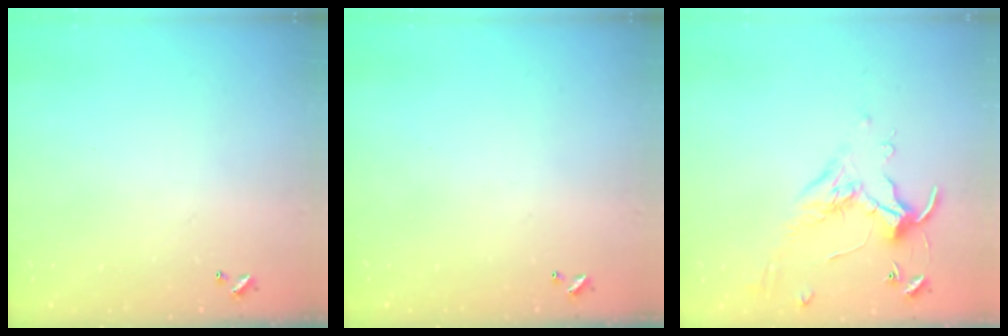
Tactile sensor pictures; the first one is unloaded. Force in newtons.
{"total": 0.0}
{"total": 0.7, "press": 0.6, "slide": 0.4}